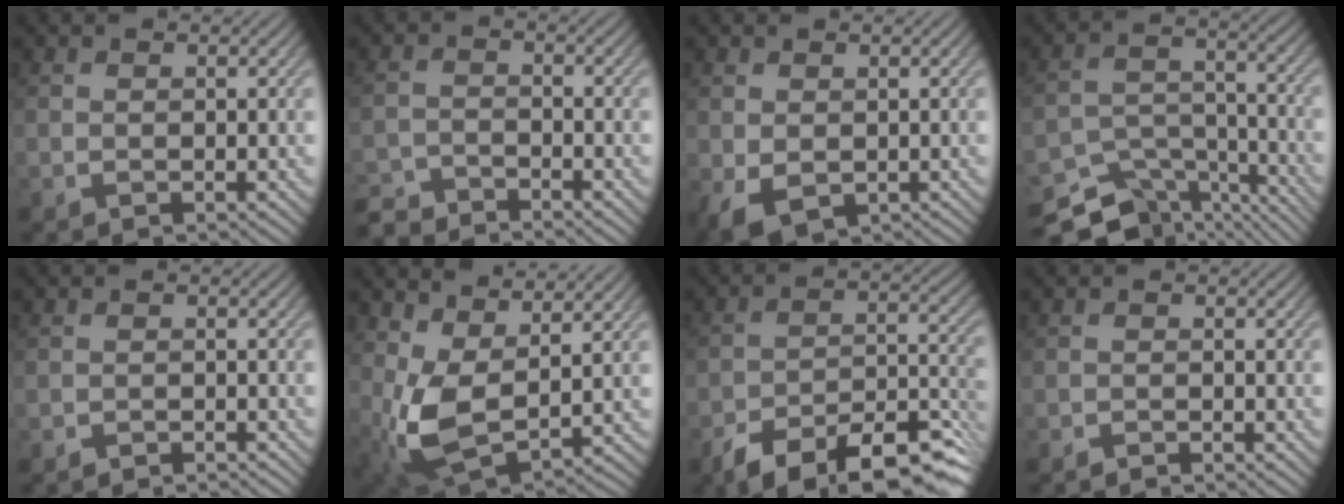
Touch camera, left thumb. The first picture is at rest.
{"total": 4.0, "force": [-4.0, 0.3, 0.5], "torque": [-0.015, -0.005, -0.084]}
{"total": 3.5, "force": [-1.1, 2.4, 2.3], "torque": [-0.050, -0.012, -0.018]}
{"total": 11.3, "force": [-9.4, 4.6, 4.1], "torque": [-0.088, -0.013, -0.138]}
{"total": 1.2, "force": [-1.2, -0.2, 0.0], "torque": [0.004, 0.003, -0.024]}
{"total": 7.4, "force": [2.4, 3.7, 6.0], "torque": [-0.151, -0.009, 0.044]}
{"total": 12.3, "force": [-9.0, 4.1, 7.4], "torque": [-0.114, -0.008, -0.155]}
{"total": 1.1, "force": [-1.1, -0.2, 0.1], "torque": [0.002, 0.002, -0.024]}